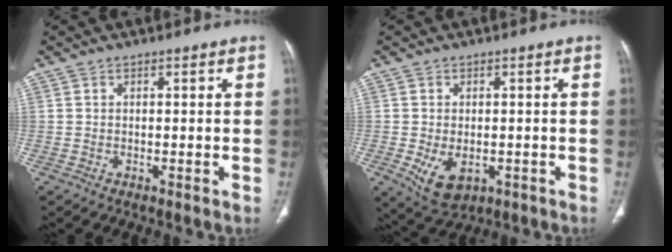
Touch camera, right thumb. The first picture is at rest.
{"total": 6.8, "force": [-1.9, 4.3, 4.9], "torque": [-0.079, -0.004, -0.017]}